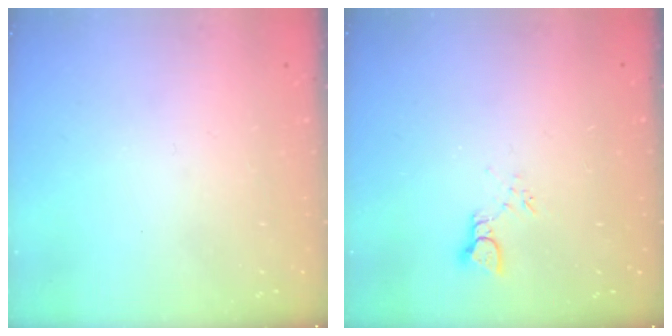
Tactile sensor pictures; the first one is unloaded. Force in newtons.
{"total": 2.3, "press": 2.3, "slide": 0.1}